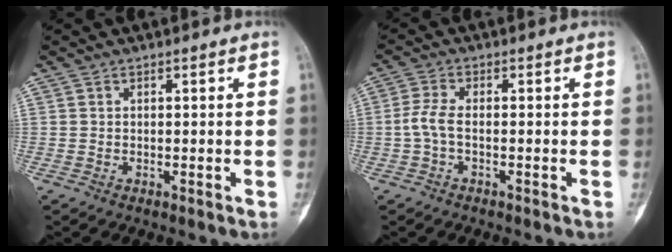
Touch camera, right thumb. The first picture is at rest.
{"total": 3.4, "force": [-0.8, 1.3, 3.1], "torque": [-0.077, 0.003, -0.021]}